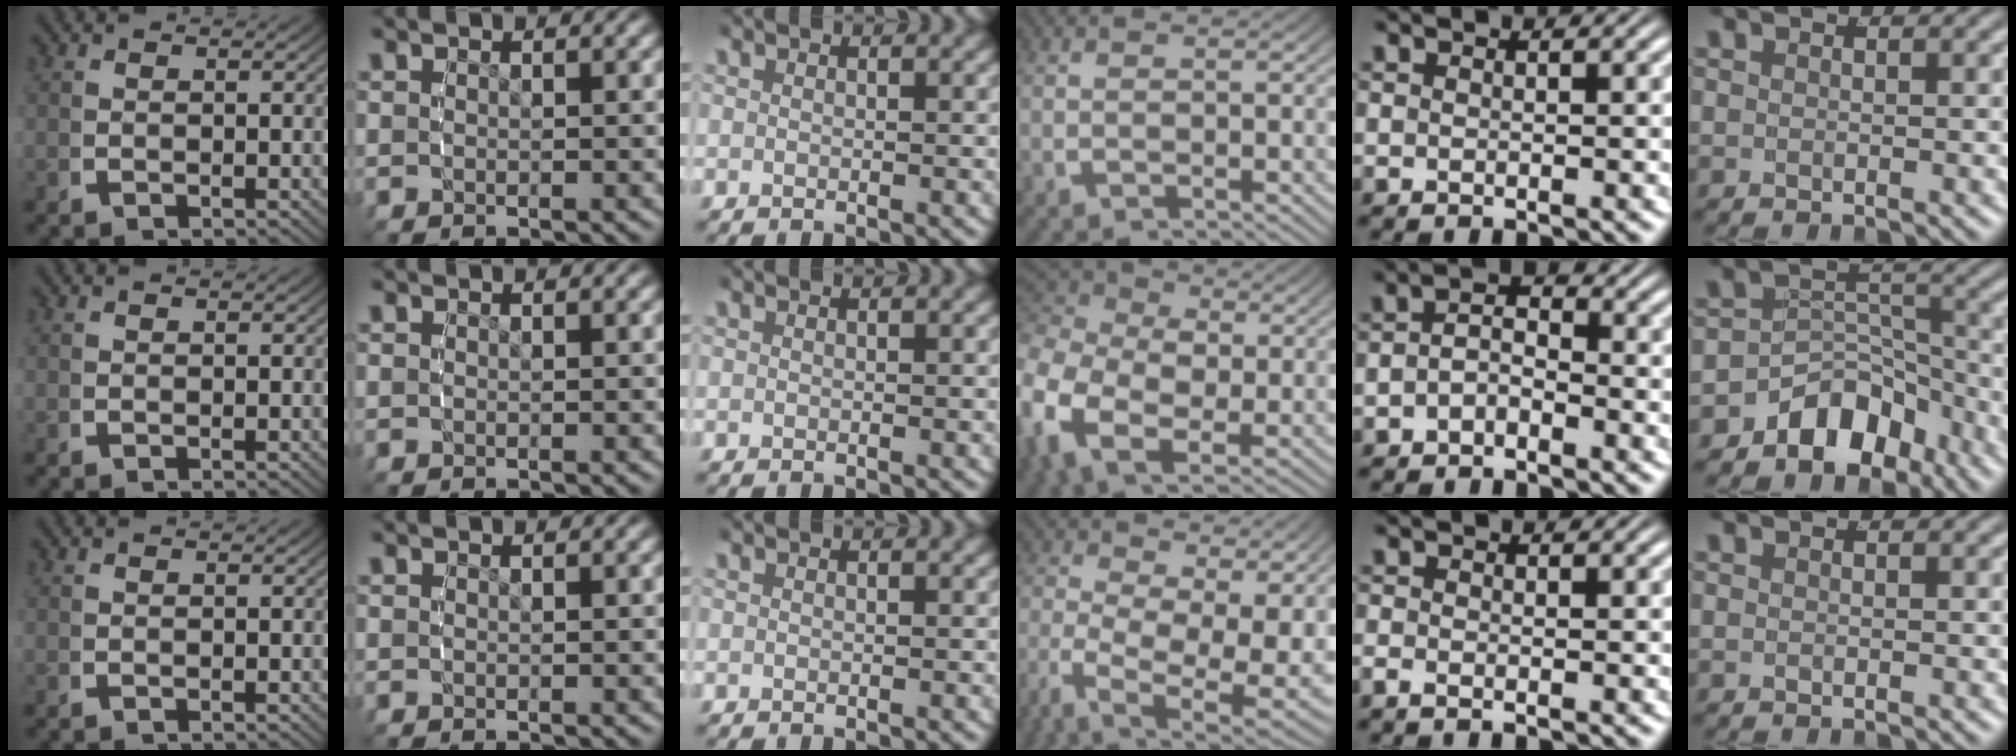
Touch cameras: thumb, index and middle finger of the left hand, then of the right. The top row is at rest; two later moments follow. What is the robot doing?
{"motion": "grasp_and_lifting", "object": "backpack"}